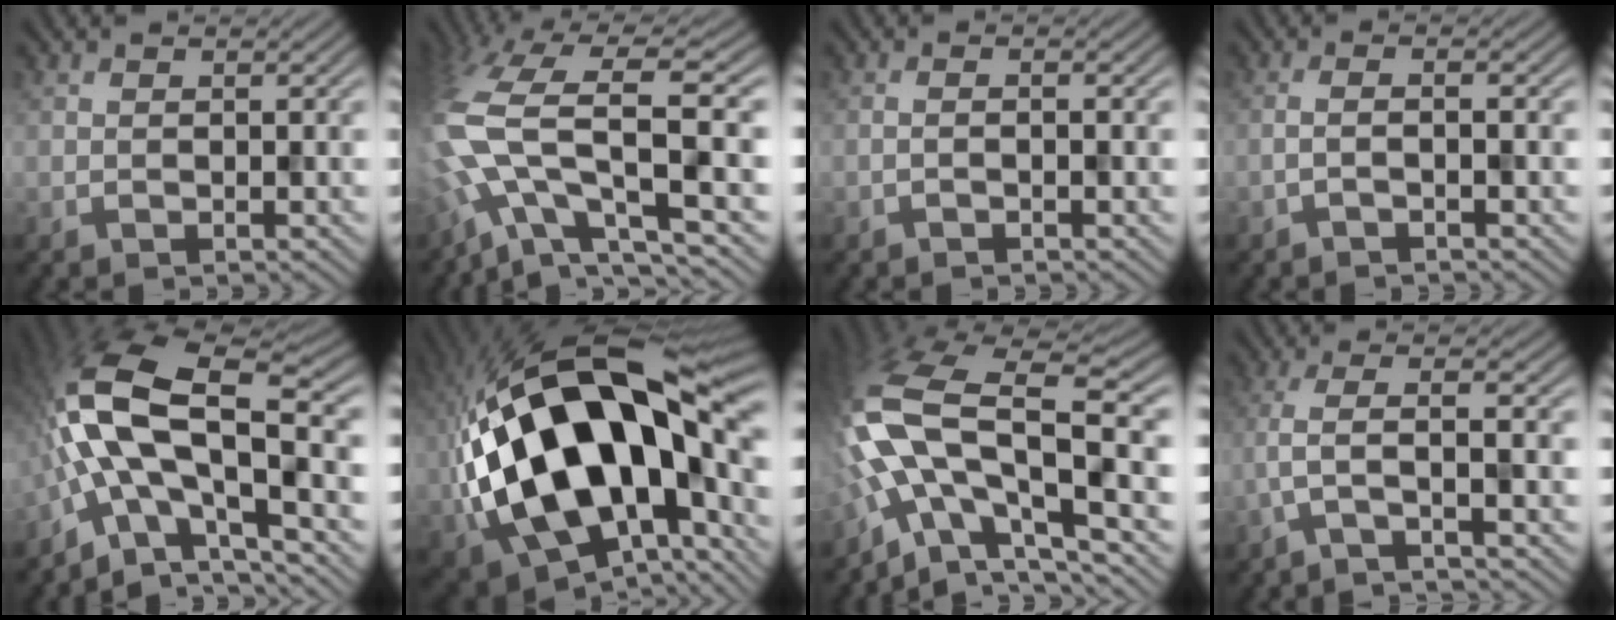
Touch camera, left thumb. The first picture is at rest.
{"total": 15.7, "force": [-1.7, 6.4, 14.3], "torque": [-0.350, -0.019, -0.010]}
{"total": 1.0, "force": [-0.7, 0.0, 0.7], "torque": [-0.015, 0.008, -0.018]}
{"total": 2.0, "force": [-1.0, 0.2, 1.7], "torque": [-0.020, 0.012, -0.035]}
{"total": 16.9, "force": [-1.9, 7.6, 15.0], "torque": [-0.300, 0.008, -0.041]}
{"total": 22.4, "force": [0.4, 12.3, 18.7], "torque": [-0.410, -0.004, 0.009]}
{"total": 17.2, "force": [-3.3, 7.9, 14.9], "torque": [-0.320, -0.003, -0.058]}
{"total": 4.3, "force": [-1.8, 0.5, 3.8], "torque": [-0.067, 0.009, -0.060]}